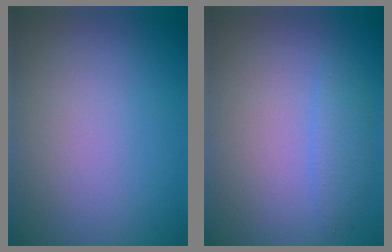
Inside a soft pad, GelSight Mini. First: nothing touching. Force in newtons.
{"total": 1.7, "press": 1.7, "slide": 0.1}